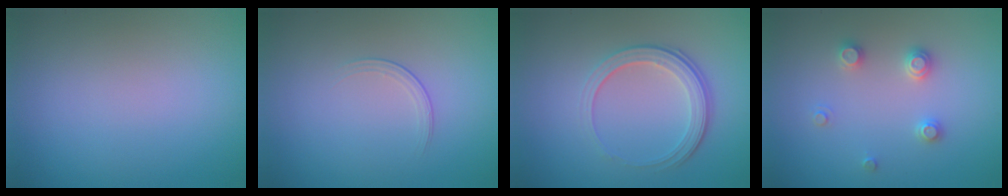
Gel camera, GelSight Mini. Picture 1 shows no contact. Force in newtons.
{"total": 1.3, "press": 0.5, "slide": 1.2}
{"total": 3.8, "press": 2.8, "slide": 2.6}
{"total": 2.0, "press": 2.0, "slide": 0.2}